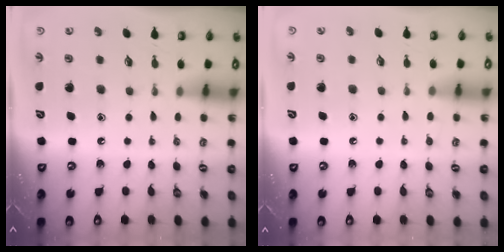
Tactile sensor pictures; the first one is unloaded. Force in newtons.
{"total": 4.0, "press": 4.0, "slide": 0.5}